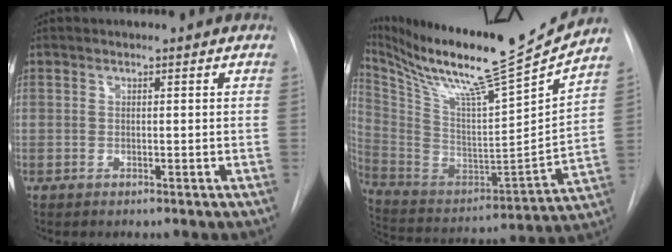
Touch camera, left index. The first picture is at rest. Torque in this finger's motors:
{"motor_torque": [0.08, -0.45, 0.18, 0.11]}